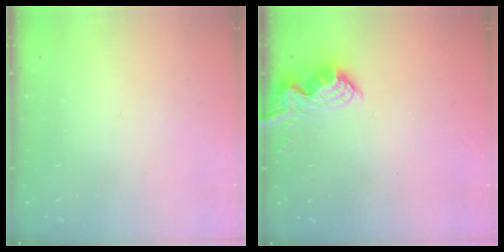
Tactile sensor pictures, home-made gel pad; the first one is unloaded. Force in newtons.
{"total": 10.4, "press": 10.3, "slide": 0.9}